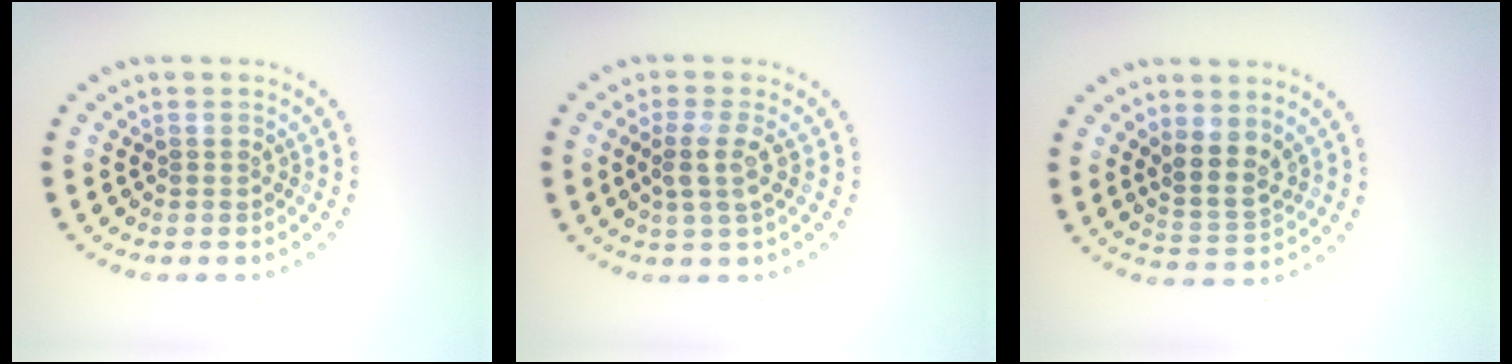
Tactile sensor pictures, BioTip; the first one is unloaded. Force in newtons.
{"total": 2.2, "press": 1.9, "slide": 1.2}
{"total": 2.9, "press": 2.4, "slide": 1.6}